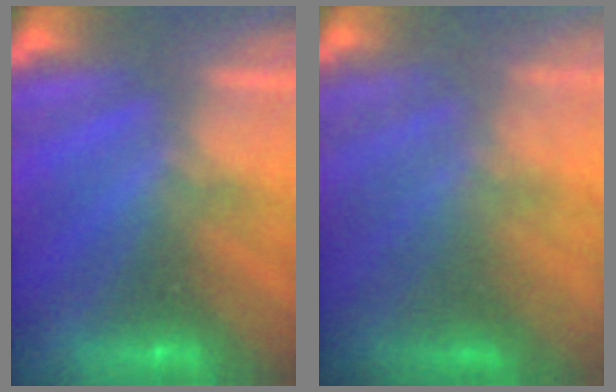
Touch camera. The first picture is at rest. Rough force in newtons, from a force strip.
{"total": 7.6}